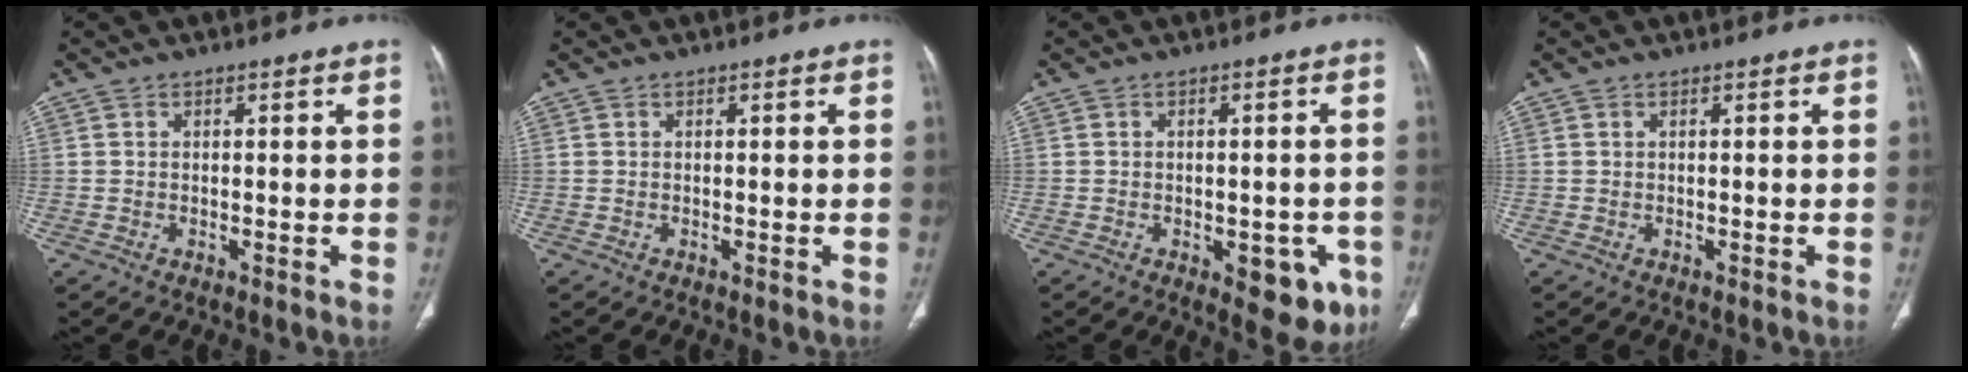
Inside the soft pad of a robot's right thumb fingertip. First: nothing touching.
{"total": 0.0}
{"total": 8.6, "force": [-3.4, 4.4, 6.5], "torque": [-0.045, 0.004, -0.033]}
{"total": 0.0}